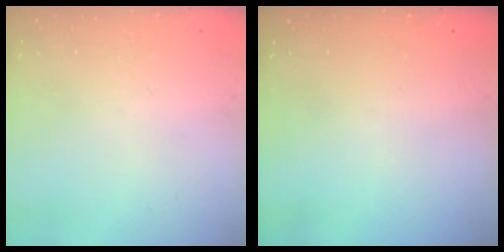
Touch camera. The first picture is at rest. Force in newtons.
{"total": 0.0}